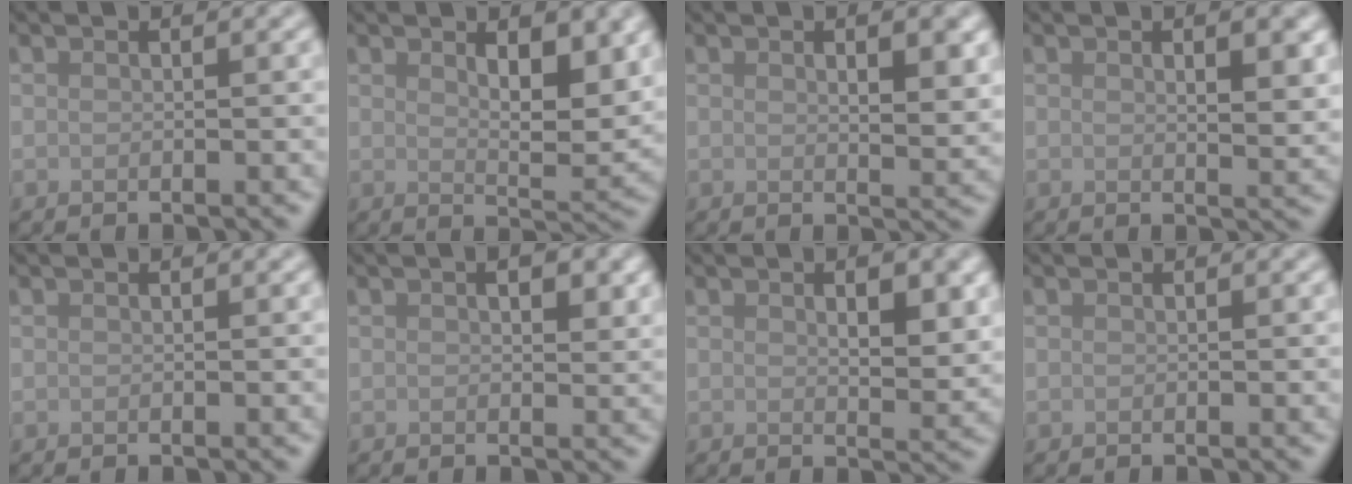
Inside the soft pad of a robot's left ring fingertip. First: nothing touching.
{"total": 4.9, "force": [1.8, 1.9, 4.1], "torque": [-0.063, -0.010, 0.034]}
{"total": 3.7, "force": [1.2, 1.3, 3.2], "torque": [-0.042, -0.006, 0.022]}
{"total": 3.3, "force": [1.1, 1.1, 2.9], "torque": [-0.038, -0.005, 0.020]}
{"total": 0.0}
{"total": 2.2, "force": [0.8, 1.1, 1.7], "torque": [-0.018, -0.002, 0.013]}
{"total": 3.5, "force": [1.1, 1.5, 3.0], "torque": [-0.042, -0.005, 0.021]}
{"total": 0.0}